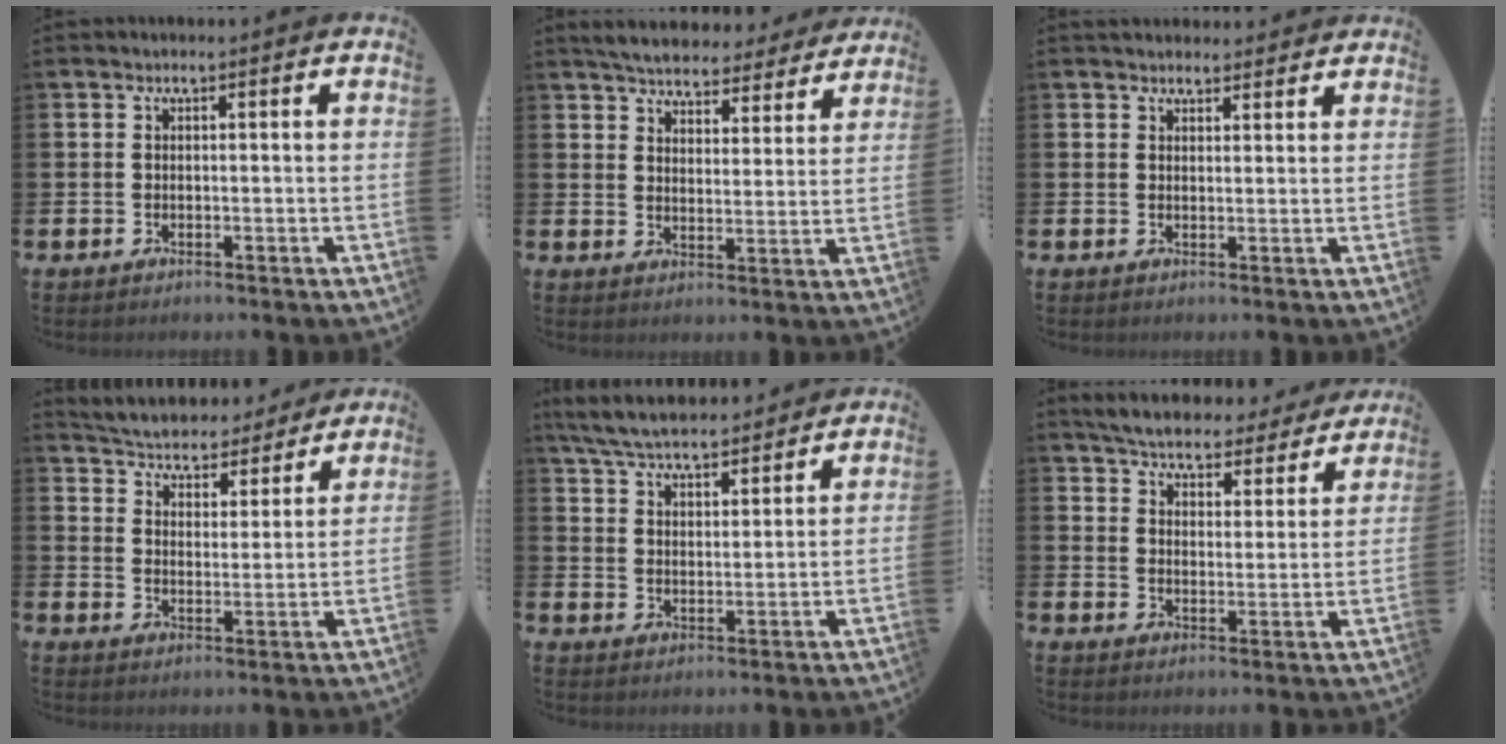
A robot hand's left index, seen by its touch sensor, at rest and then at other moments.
{"total": 5.5, "force": [5.4, 0.9, 0.8], "torque": [-0.033, -0.037, 0.093]}
{"total": 2.5, "force": [2.4, 0.7, 0.0], "torque": [0.008, -0.012, 0.042]}
{"total": 5.1, "force": [4.9, 1.3, 0.1], "torque": [-0.024, -0.047, 0.080]}
{"total": 6.7, "force": [6.4, 1.0, 1.5], "torque": [-0.056, -0.033, 0.116]}
{"total": 5.7, "force": [5.6, 0.9, 0.9], "torque": [-0.038, -0.041, 0.094]}